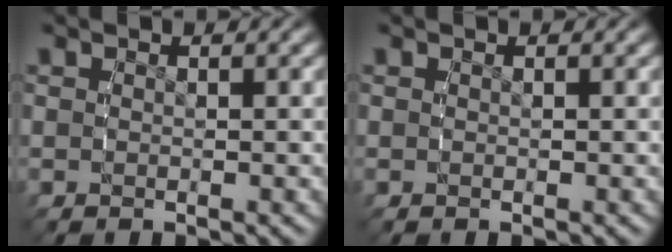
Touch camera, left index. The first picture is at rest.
{"total": 0.0}